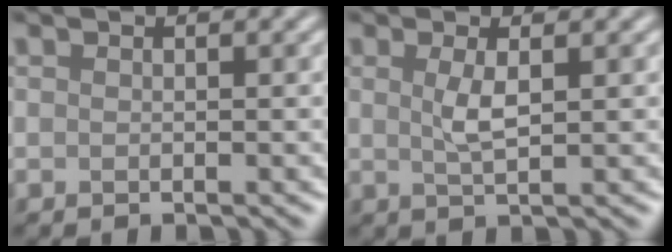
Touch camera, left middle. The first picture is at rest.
{"total": 2.1, "force": [0.5, 0.5, 1.9], "torque": [-0.042, -0.001, 0.011]}